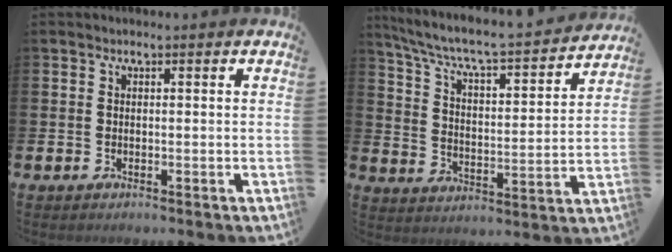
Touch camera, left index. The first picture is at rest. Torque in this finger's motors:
{"motor_torque": [1.07, -1.07, 0.12, 0.17]}